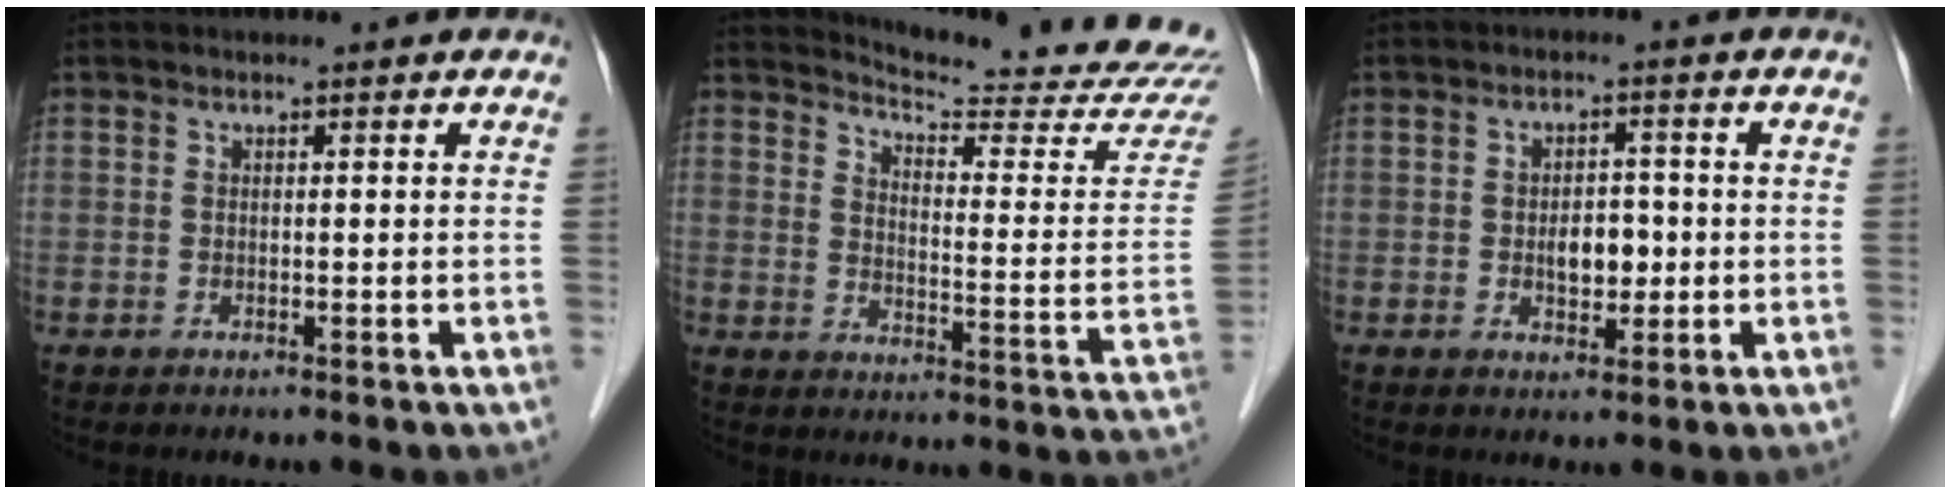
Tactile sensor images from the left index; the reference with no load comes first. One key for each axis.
{"total": 19.4, "fx": 19.1, "fy": 0.0, "fz": 3.3, "tx": -0.049, "ty": -0.133, "tz": 0.218}
{"total": 4.1, "fx": -0.6, "fy": 2.4, "fz": 3.2, "tx": -0.050, "ty": 0.004, "tz": -0.005}